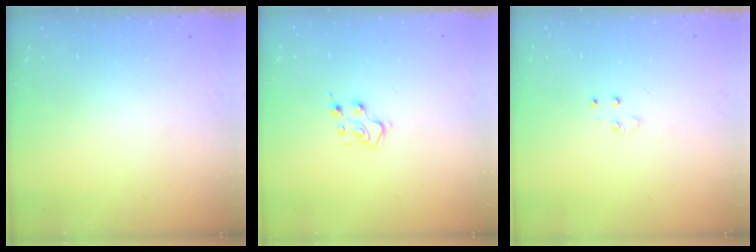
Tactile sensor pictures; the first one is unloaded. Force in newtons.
{"total": 6.2, "press": 6.1, "slide": 0.8}
{"total": 4.1, "press": 4.1, "slide": 0.5}